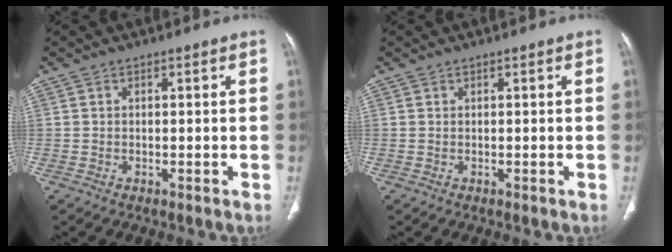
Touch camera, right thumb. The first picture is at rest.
{"total": 0.0}